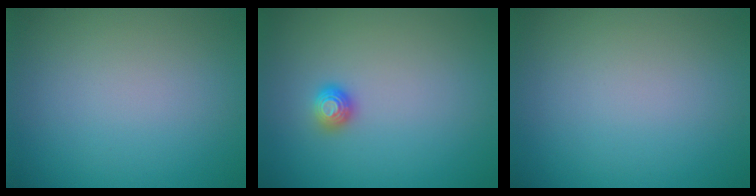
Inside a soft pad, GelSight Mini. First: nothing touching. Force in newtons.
{"total": 1.1, "press": 1.1, "slide": 0.4}
{"total": 0.0}